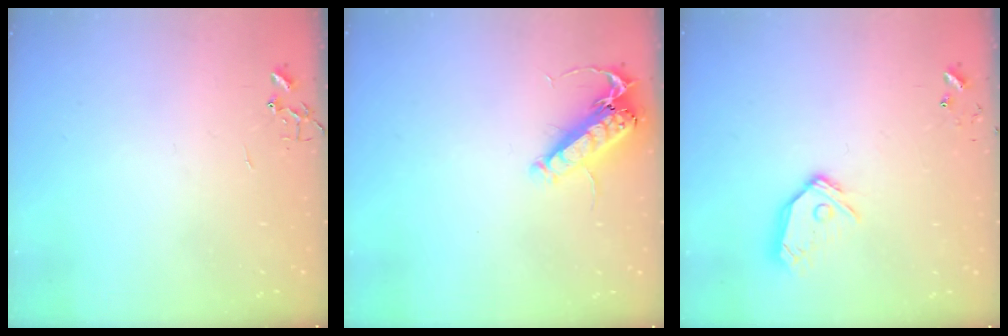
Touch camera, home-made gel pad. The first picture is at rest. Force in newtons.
{"total": 14.4, "press": 14.2, "slide": 2.0}
{"total": 11.6, "press": 11.6, "slide": 1.4}